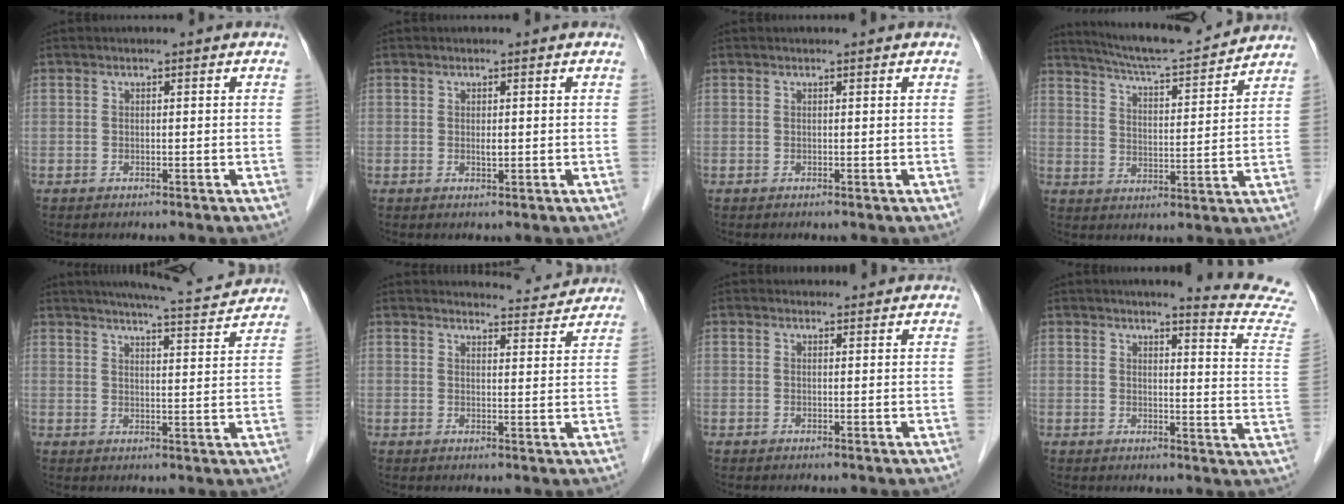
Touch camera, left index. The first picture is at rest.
{"total": 0.8, "force": [0.0, 0.3, 0.7], "torque": [-0.013, -0.006, 0.001]}
{"total": 0.7, "force": [0.6, 0.1, 0.3], "torque": [-0.007, 0.011, 0.012]}
{"total": 14.7, "force": [13.7, 0.8, 5.1], "torque": [-0.090, 0.005, 0.206]}
{"total": 12.4, "force": [11.6, 0.8, 4.3], "torque": [-0.066, 0.002, 0.143]}
{"total": 7.2, "force": [7.2, 0.9, 0.3], "torque": [0.003, -0.005, 0.075]}
{"total": 2.7, "force": [2.6, 1.0, 0.1], "torque": [-0.001, 0.014, 0.031]}
{"total": 12.4, "force": [12.0, -1.4, 2.7], "torque": [-0.024, -0.107, 0.112]}